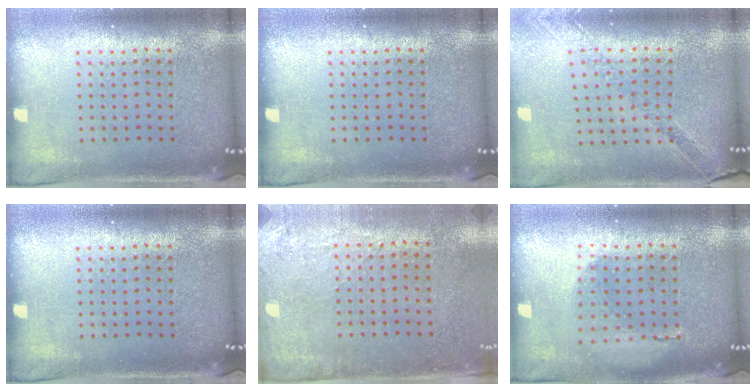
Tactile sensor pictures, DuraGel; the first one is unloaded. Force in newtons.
{"total": 0.0}
{"total": 1.1, "press": 1.1, "slide": 0.2}
{"total": 0.0}
{"total": 2.9, "press": 2.3, "slide": 1.6}
{"total": 1.2, "press": 1.2, "slide": 0.3}